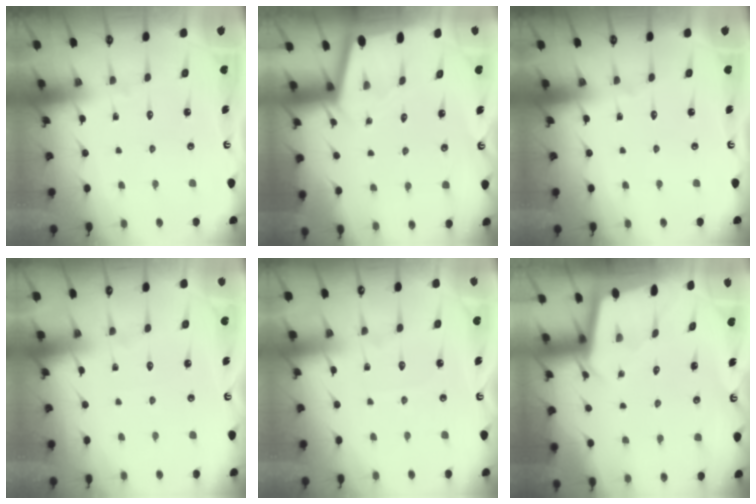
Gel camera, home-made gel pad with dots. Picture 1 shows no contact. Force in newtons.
{"total": 1.9, "press": 1.9, "slide": 0.1}
{"total": 0.0}
{"total": 1.6, "press": 1.6, "slide": 0.3}
{"total": 2.0, "press": 2.0, "slide": 0.3}
{"total": 1.9, "press": 1.9, "slide": 0.1}